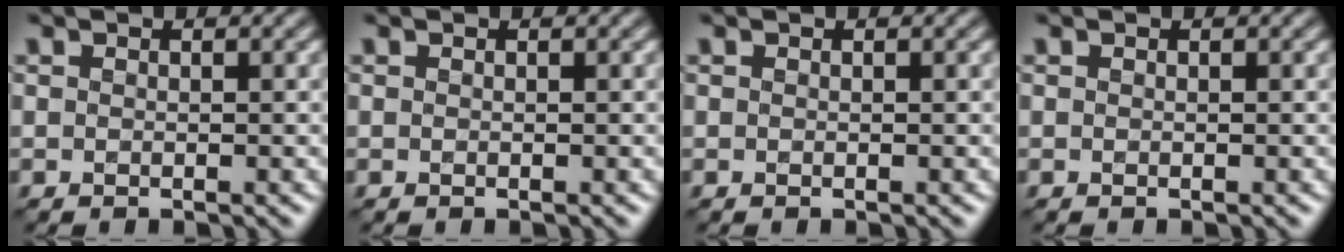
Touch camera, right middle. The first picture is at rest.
{"total": 0.0}
{"total": 0.0}
{"total": 0.0}